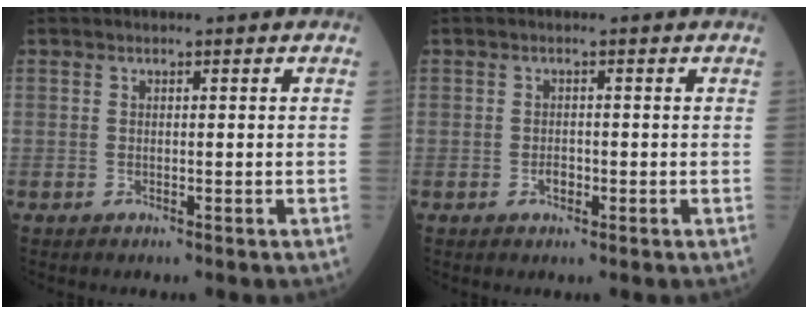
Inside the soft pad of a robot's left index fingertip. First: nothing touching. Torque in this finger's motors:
{"motor_torque": [0.10, 0.02, 0.01, 0.00]}